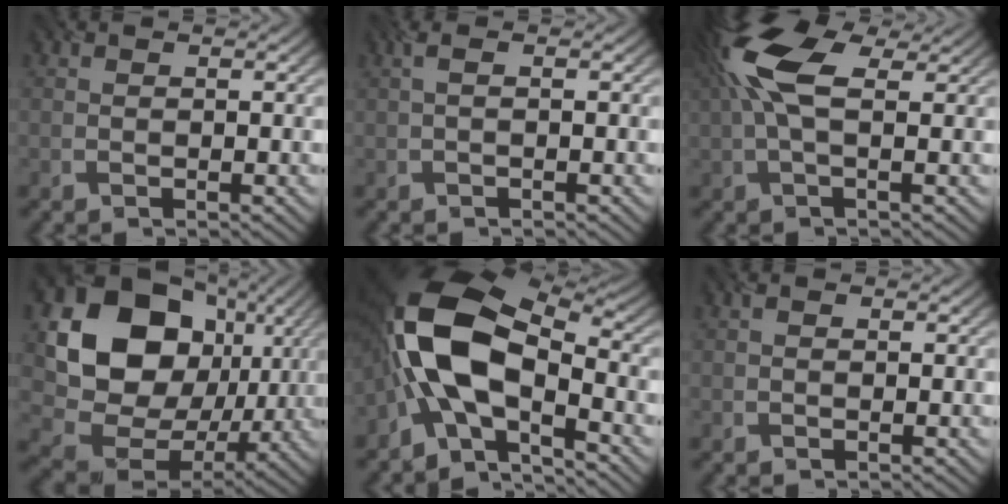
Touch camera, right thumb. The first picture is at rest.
{"total": 1.1, "force": [0.1, 0.0, 1.1], "torque": [-0.021, 0.007, -0.001]}
{"total": 9.9, "force": [3.0, 4.2, 8.4], "torque": [-0.205, 0.023, 0.049]}
{"total": 17.9, "force": [4.3, 14.4, 9.7], "torque": [-0.210, -0.012, 0.096]}
{"total": 14.7, "force": [-3.1, 7.9, 12.1], "torque": [-0.249, 0.003, -0.069]}
{"total": 0.0}